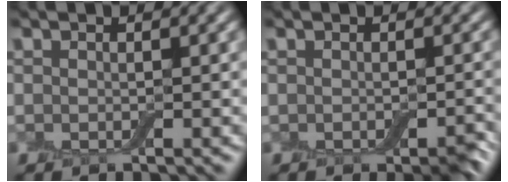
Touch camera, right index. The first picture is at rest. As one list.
[{"total": 1.8, "force": [-0.9, 0.7, 1.3], "torque": [-0.020, -0.005, -0.012]}]